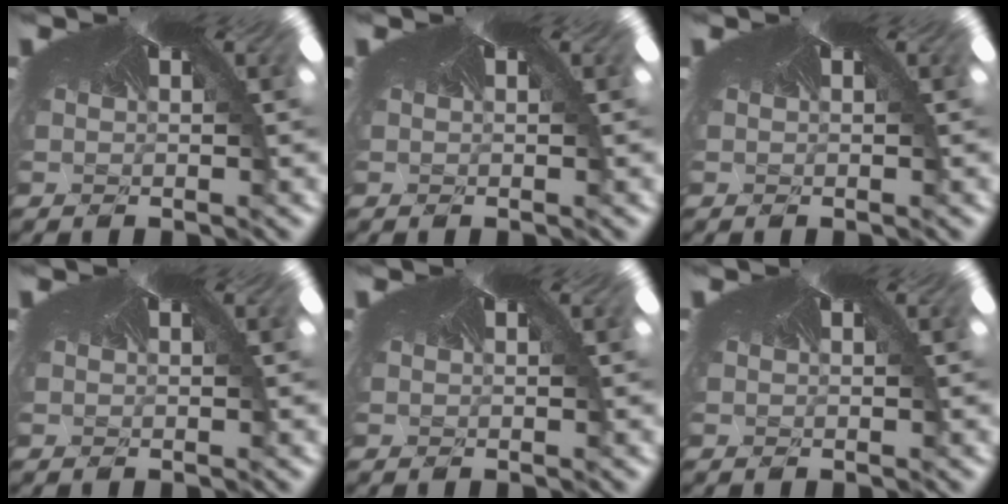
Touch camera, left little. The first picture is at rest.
{"total": 0.0}
{"total": 0.0}
{"total": 0.0}
{"total": 0.0}
{"total": 0.0}